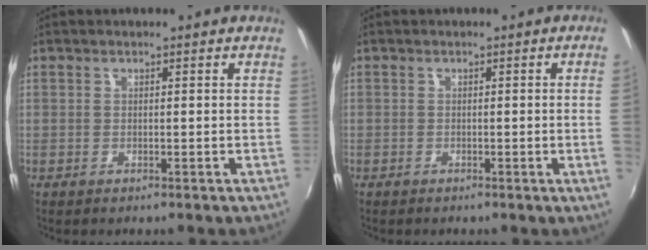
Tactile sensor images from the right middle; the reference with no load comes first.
{"total": 2.3, "force": [-0.1, -1.5, 1.8], "torque": [-0.023, -0.014, 0.005]}